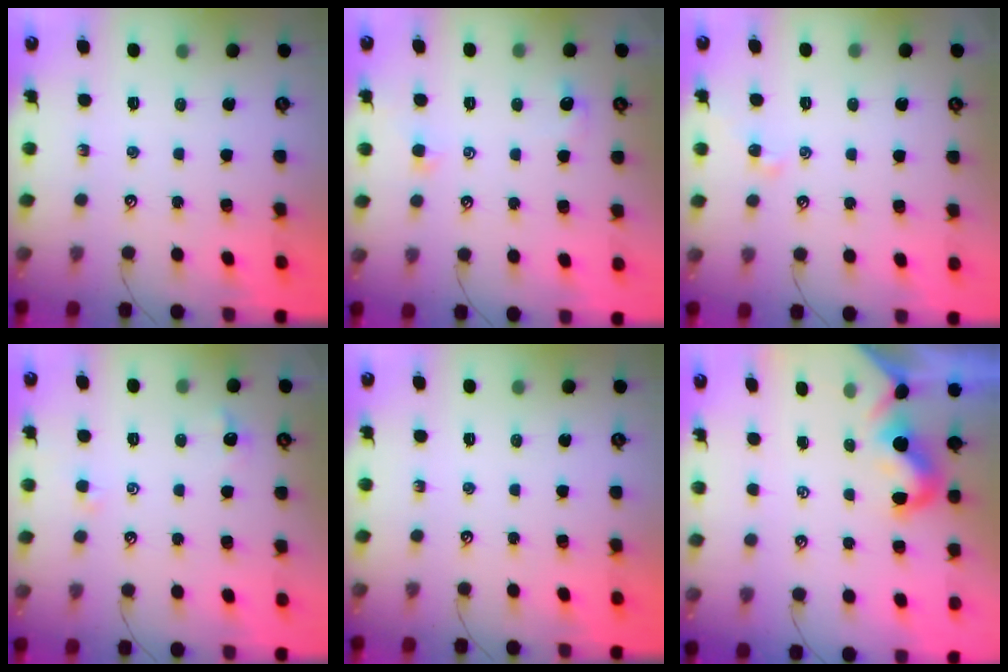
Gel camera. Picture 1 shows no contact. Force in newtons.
{"total": 1.0, "press": 0.7, "slide": 0.7}
{"total": 1.1, "press": 1.0, "slide": 0.4}
{"total": 0.6, "press": 0.4, "slide": 0.5}
{"total": 0.0}
{"total": 1.8, "press": 1.8, "slide": 0.6}